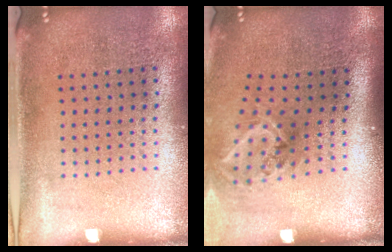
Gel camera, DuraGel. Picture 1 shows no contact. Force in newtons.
{"total": 2.0, "press": 1.3, "slide": 1.5}